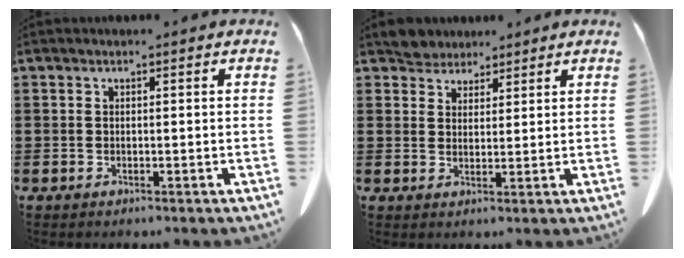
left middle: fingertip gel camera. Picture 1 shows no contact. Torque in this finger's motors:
{"motor_torque": [0.01, 0.00, 0.00, 0.00]}